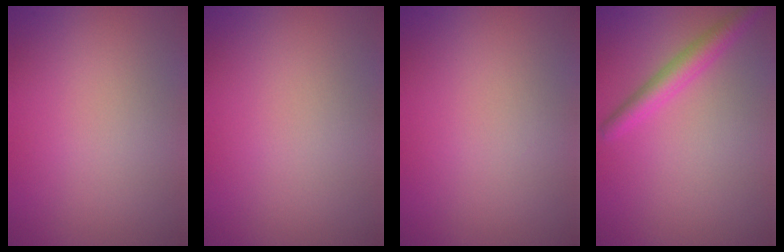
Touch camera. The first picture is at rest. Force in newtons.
{"total": 0.0}
{"total": 0.0}
{"total": 2.8, "press": 2.8, "slide": 0.1}